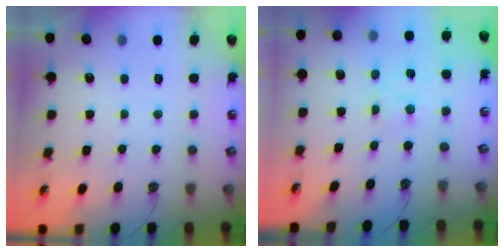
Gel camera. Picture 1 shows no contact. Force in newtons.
{"total": 1.9, "press": 1.9, "slide": 0.3}